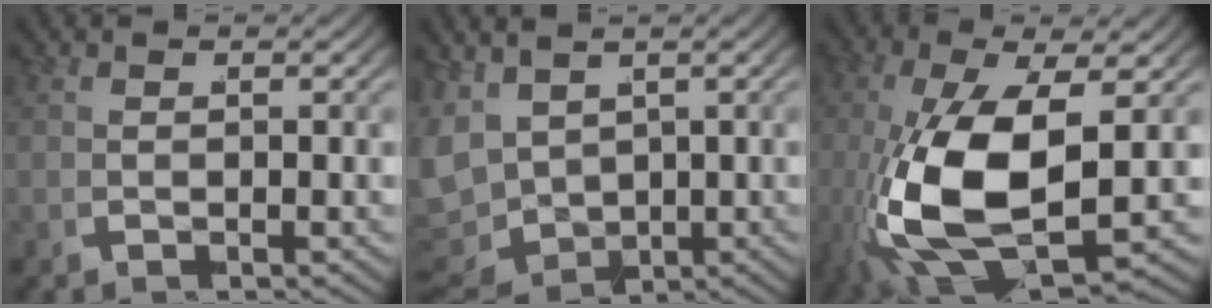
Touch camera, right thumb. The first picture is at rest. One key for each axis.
{"total": 8.3, "fx": -1.2, "fy": 6.9, "fz": 4.6, "tx": -0.127, "ty": -0.044, "tz": -0.006}
{"total": 13.3, "fx": -1.5, "fy": 7.0, "fz": 11.2, "tx": -0.280, "ty": -0.049, "tz": 0.005}